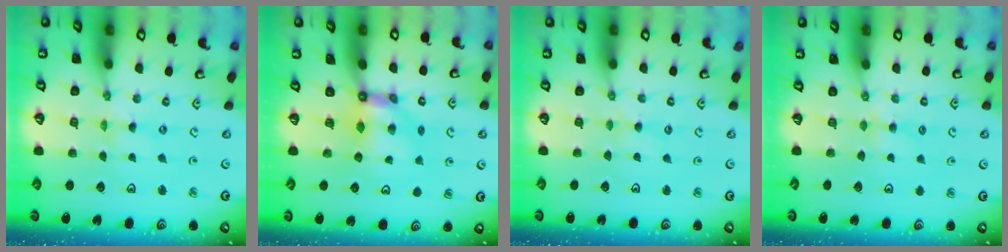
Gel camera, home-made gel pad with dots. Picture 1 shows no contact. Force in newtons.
{"total": 6.0, "press": 5.9, "slide": 0.4}
{"total": 1.9, "press": 1.8, "slide": 0.4}
{"total": 3.0, "press": 3.0, "slide": 0.6}